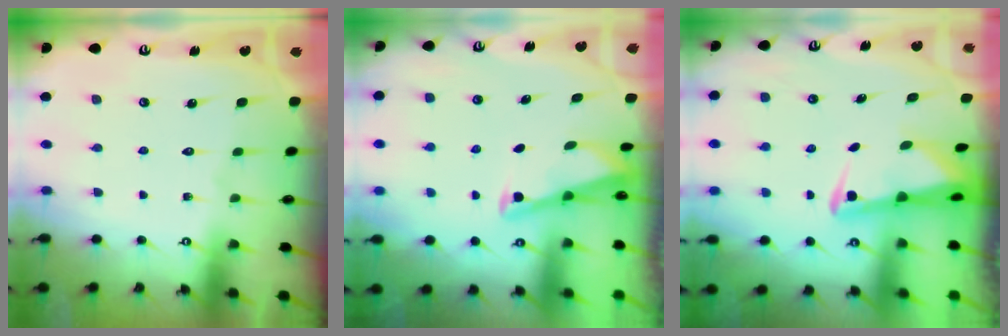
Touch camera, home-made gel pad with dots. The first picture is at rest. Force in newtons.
{"total": 2.8, "press": 2.8, "slide": 0.3}
{"total": 2.7, "press": 2.6, "slide": 0.6}